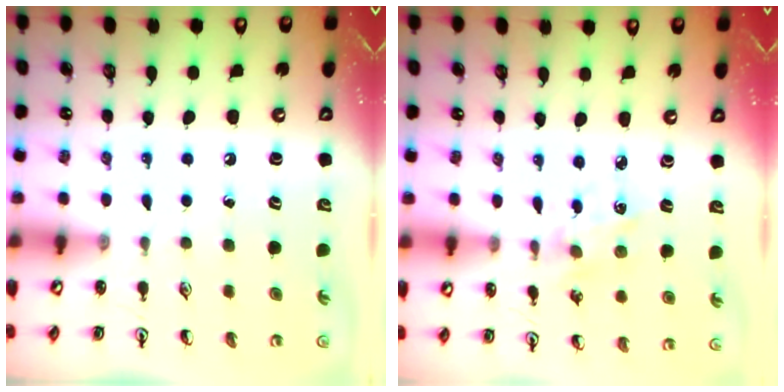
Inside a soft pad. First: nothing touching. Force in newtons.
{"total": 2.9, "press": 2.8, "slide": 0.4}